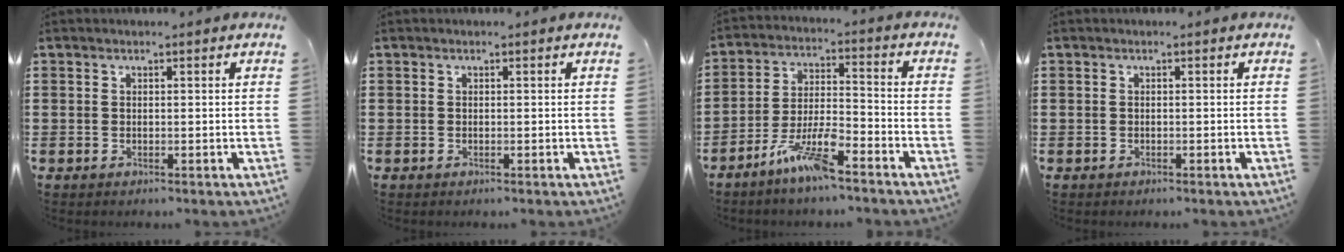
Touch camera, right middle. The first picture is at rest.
{"total": 0.0}
{"total": 7.9, "force": [-5.8, 1.2, 5.2], "torque": [-0.117, -0.003, -0.112]}
{"total": 0.6, "force": [-0.4, 0.4, -0.1], "torque": [0.001, 0.004, -0.011]}